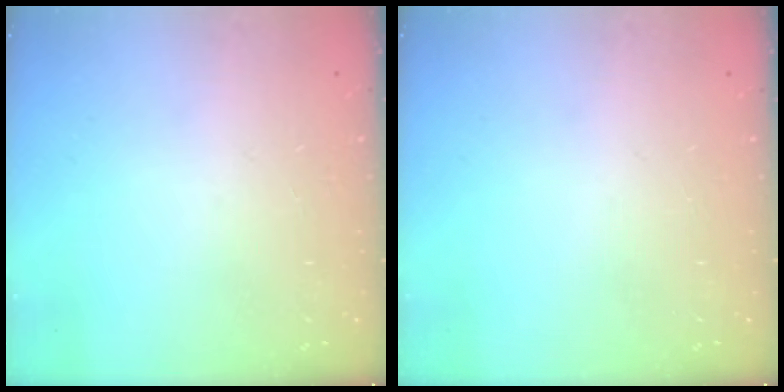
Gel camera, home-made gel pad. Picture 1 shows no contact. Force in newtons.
{"total": 0.0}